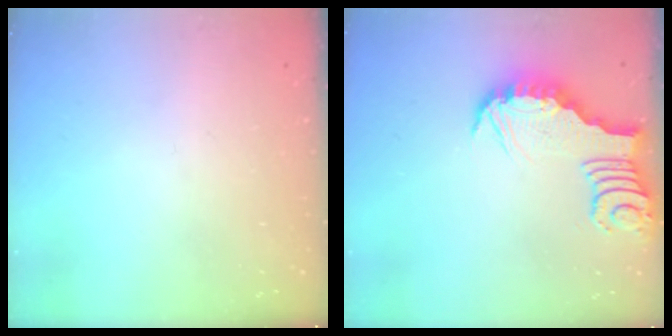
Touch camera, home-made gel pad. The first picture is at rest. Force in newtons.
{"total": 3.4, "press": 3.4, "slide": 0.2}